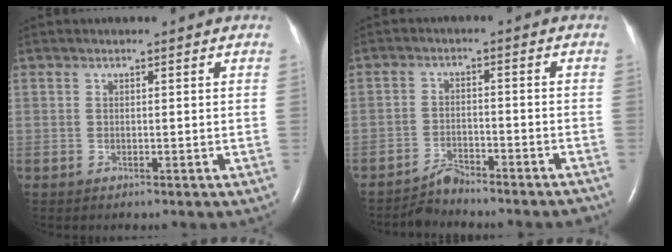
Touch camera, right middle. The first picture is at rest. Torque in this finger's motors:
{"motor_torque": [-0.36, -0.09, 0.00, 0.00]}